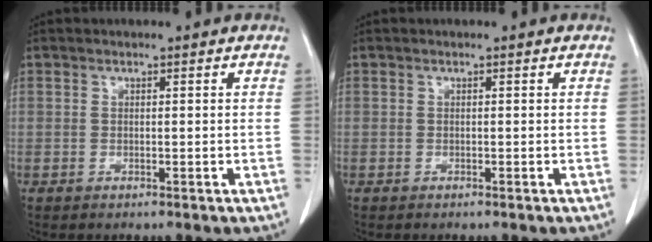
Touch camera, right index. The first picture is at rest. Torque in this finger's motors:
{"motor_torque": [0.04, -0.07, 0.02, 0.01]}